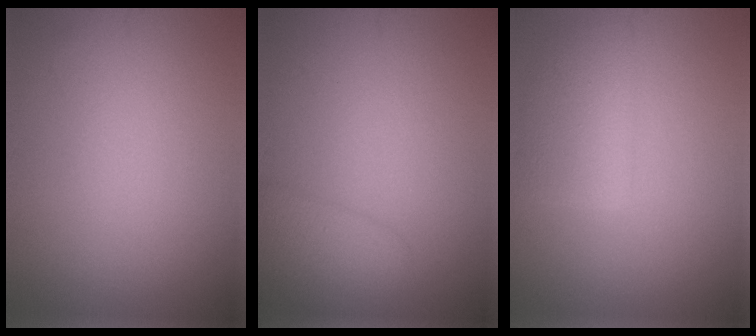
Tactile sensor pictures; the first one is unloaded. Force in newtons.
{"total": 2.7, "press": 2.7, "slide": 0.2}
{"total": 2.9, "press": 2.8, "slide": 0.3}